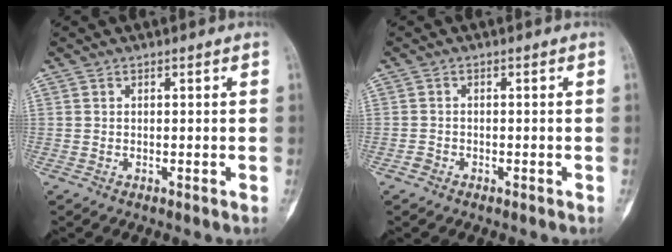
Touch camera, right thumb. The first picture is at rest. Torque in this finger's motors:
{"motor_torque": [0.58, 0.15, 0.03, -0.42, -0.03]}